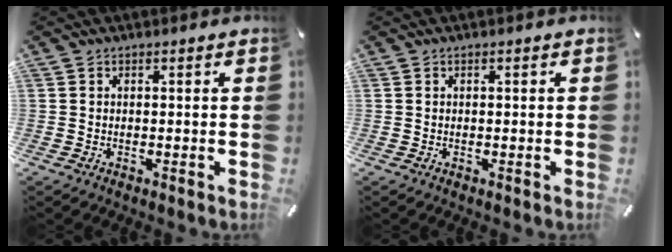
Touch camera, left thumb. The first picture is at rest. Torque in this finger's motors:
{"motor_torque": [-0.06, -0.13, 0.04, -0.08, 0.00]}